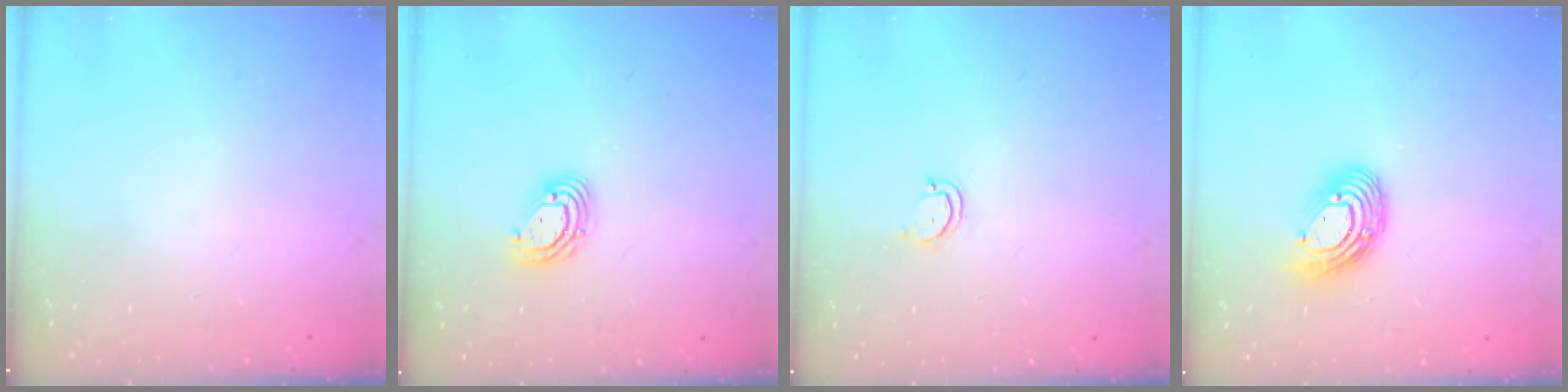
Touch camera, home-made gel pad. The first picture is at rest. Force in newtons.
{"total": 6.4, "press": 6.3, "slide": 1.2}
{"total": 2.7, "press": 2.7, "slide": 0.3}
{"total": 11.6, "press": 11.5, "slide": 1.1}